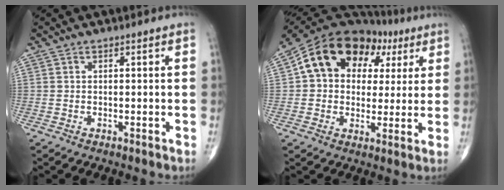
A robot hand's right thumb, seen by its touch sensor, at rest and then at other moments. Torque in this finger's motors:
{"motor_torque": [2.03, 2.34, 1.24, 0.21, 0.13]}